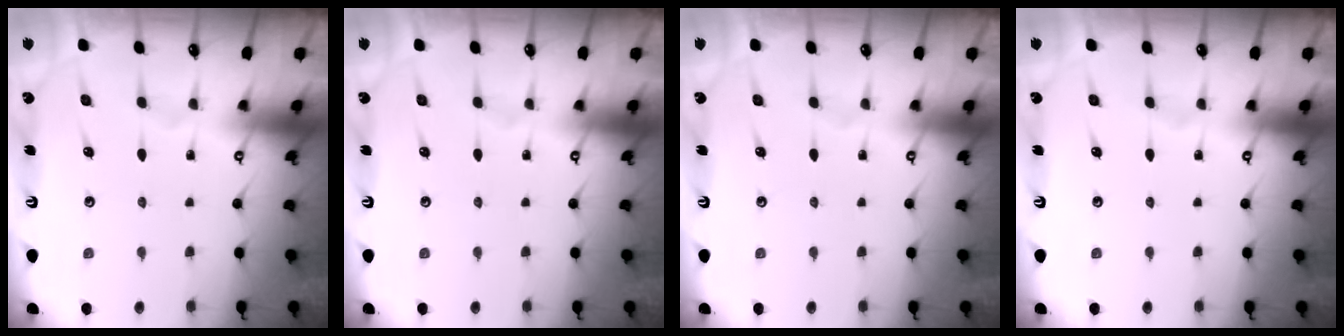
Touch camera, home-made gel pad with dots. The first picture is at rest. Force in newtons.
{"total": 0.0}
{"total": 0.0}
{"total": 0.0}